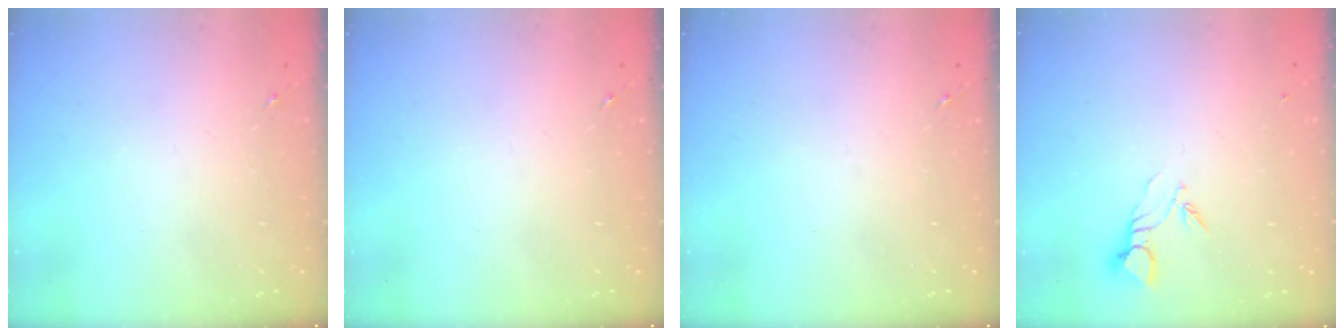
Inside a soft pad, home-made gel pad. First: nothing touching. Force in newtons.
{"total": 0.0}
{"total": 0.0}
{"total": 3.7, "press": 3.7, "slide": 0.1}